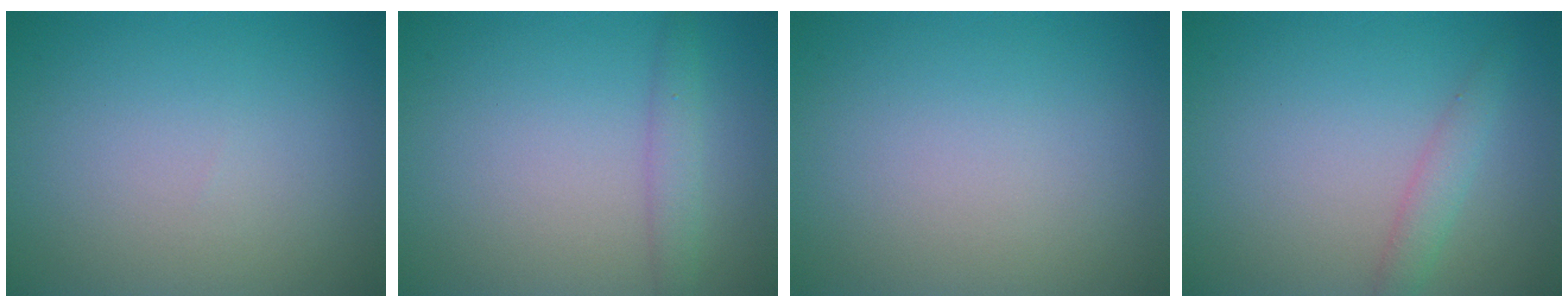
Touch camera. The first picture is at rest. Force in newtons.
{"total": 1.7, "press": 1.7, "slide": 0.2}
{"total": 0.0}
{"total": 1.7, "press": 1.7, "slide": 0.1}